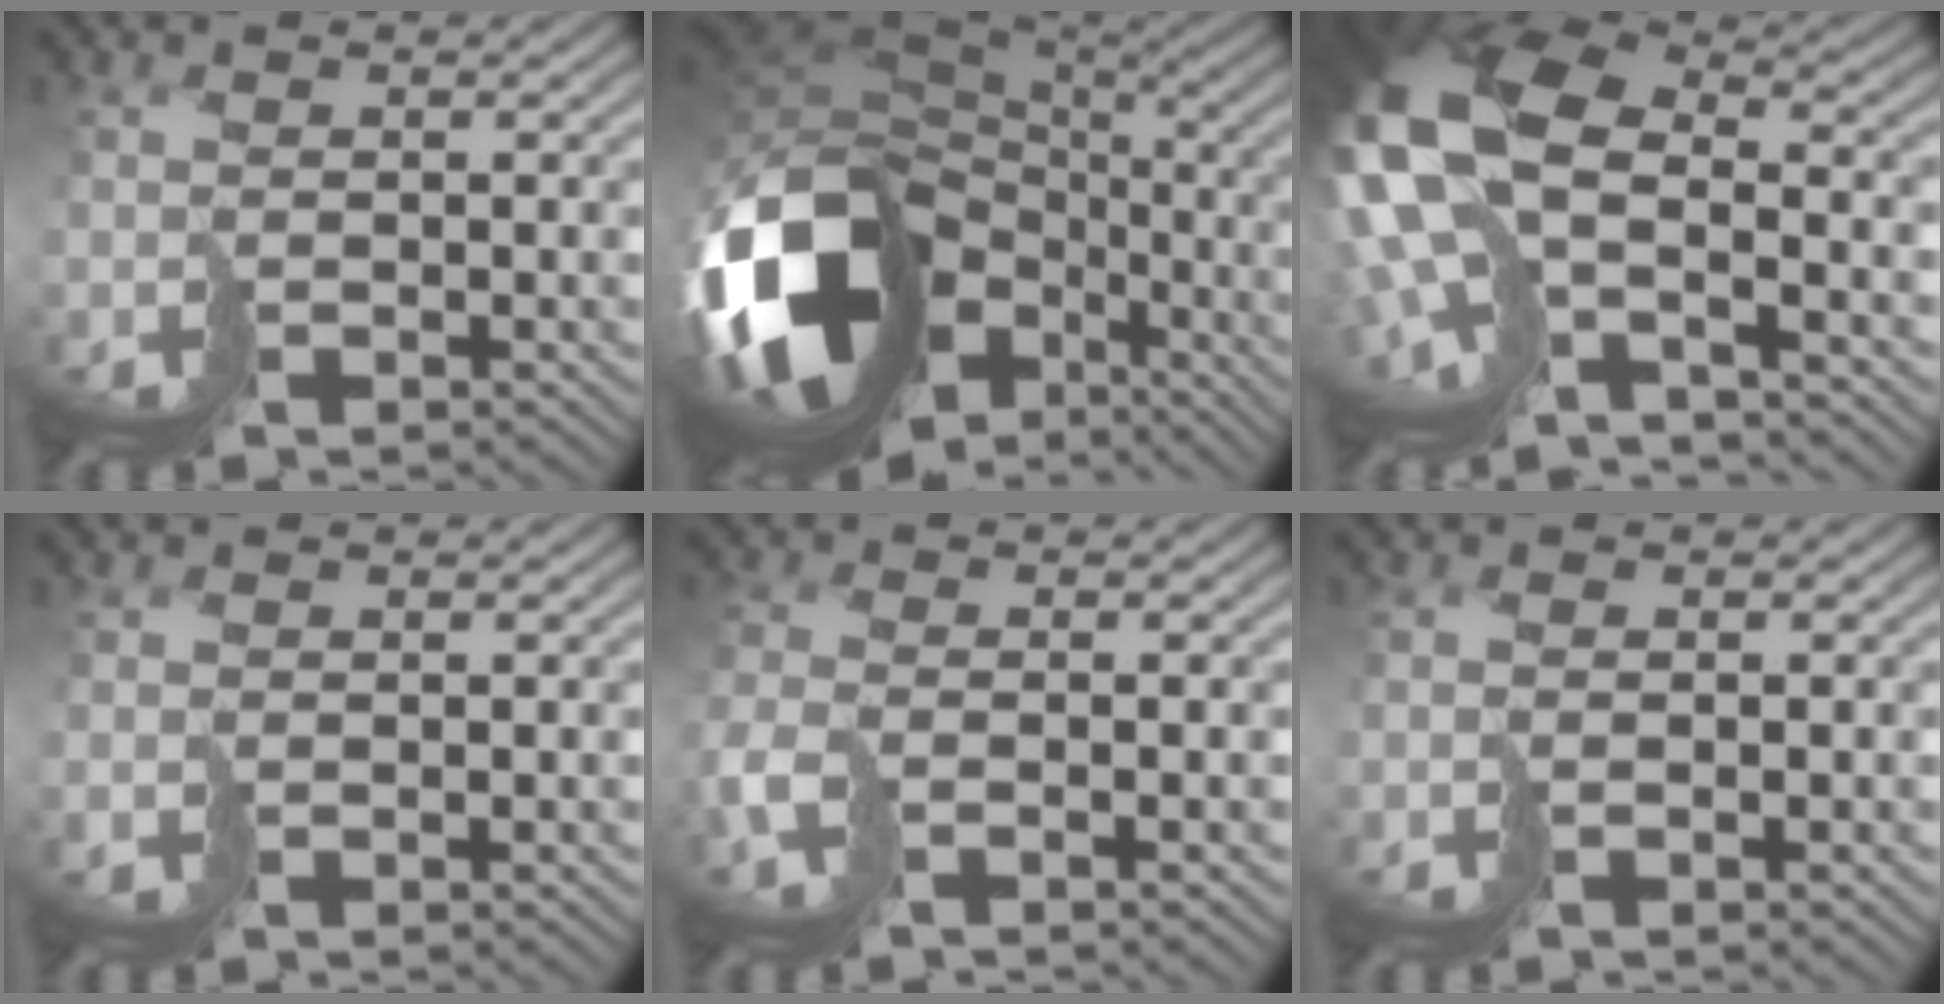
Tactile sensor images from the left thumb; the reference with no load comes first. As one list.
[{"total": 18.9, "force": [-6.4, 12.9, 12.3], "torque": [-0.301, -0.047, -0.084]}, {"total": 17.6, "force": [-1.8, 9.8, 14.5], "torque": [-0.329, -0.041, 0.009]}, {"total": 0.5, "force": [0.2, 0.3, 0.4], "torque": [-0.008, -0.005, 0.008]}, {"total": 4.4, "force": [-1.9, 2.0, 3.4], "torque": [-0.092, -0.016, -0.045]}, {"total": 1.3, "force": [-0.3, 0.3, 1.2], "torque": [-0.024, -0.002, -0.006]}]